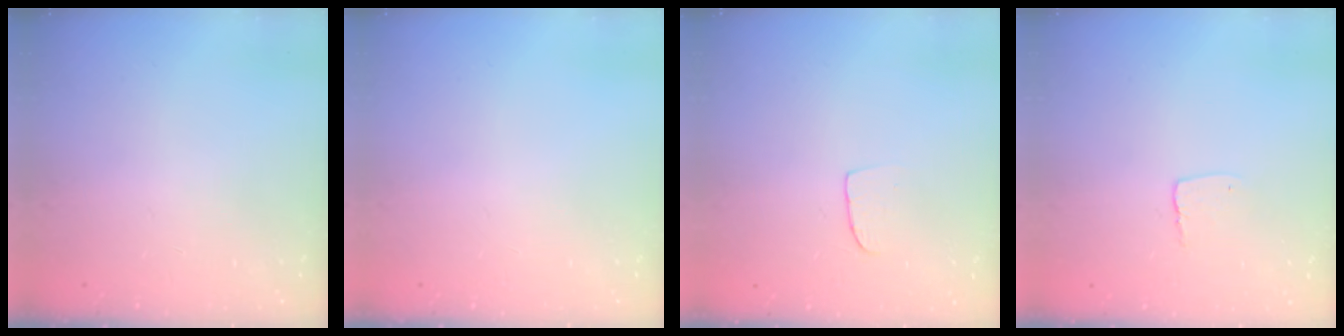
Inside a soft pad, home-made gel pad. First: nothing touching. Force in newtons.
{"total": 0.0}
{"total": 5.5, "press": 5.5, "slide": 0.3}
{"total": 3.6, "press": 3.6, "slide": 0.3}